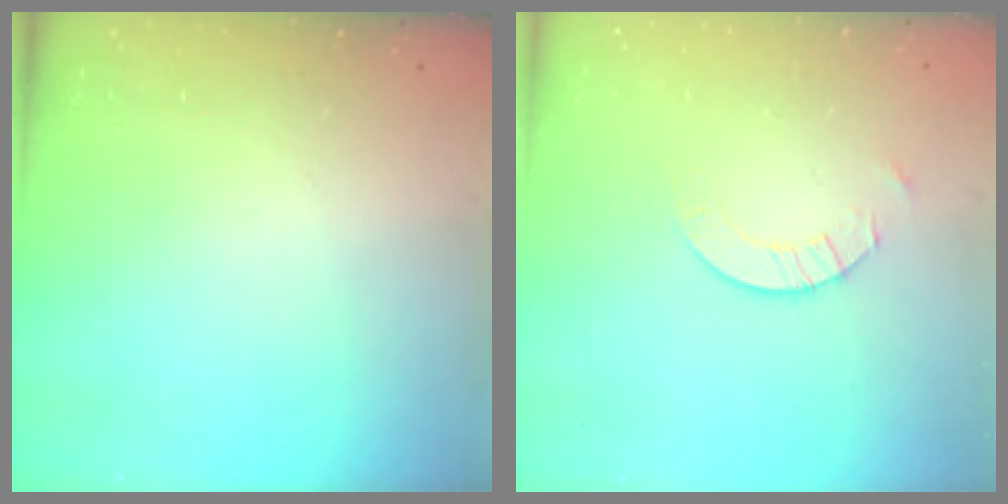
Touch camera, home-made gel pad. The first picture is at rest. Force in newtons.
{"total": 2.0, "press": 2.0, "slide": 0.2}